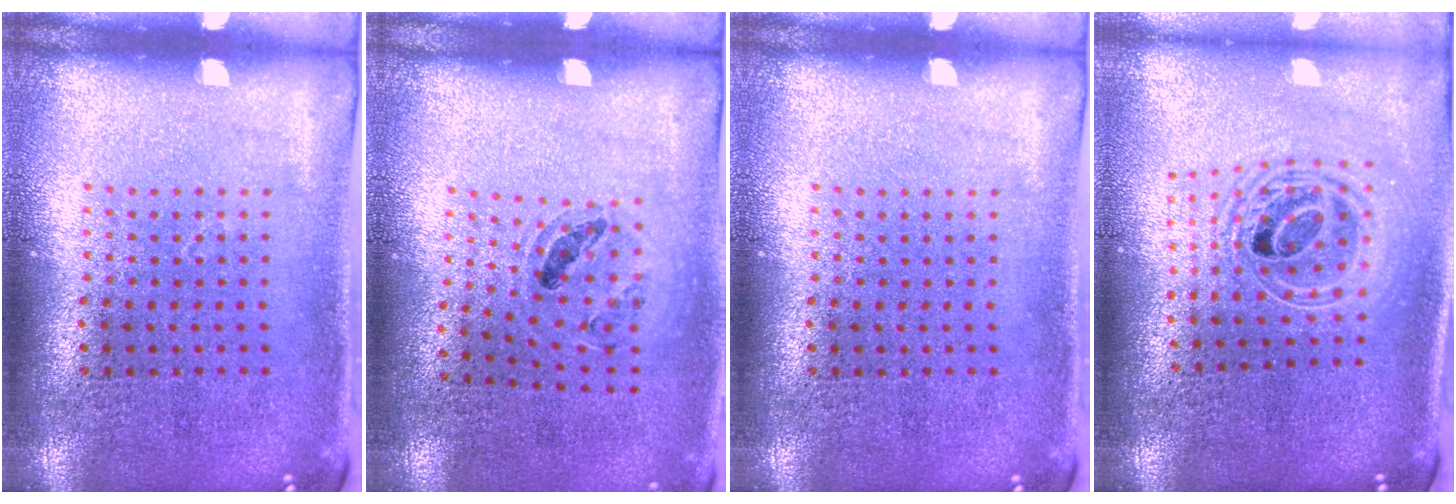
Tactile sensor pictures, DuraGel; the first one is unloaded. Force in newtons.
{"total": 0.9, "press": 0.9, "slide": 0.3}
{"total": 0.0}
{"total": 2.1, "press": 1.6, "slide": 1.3}